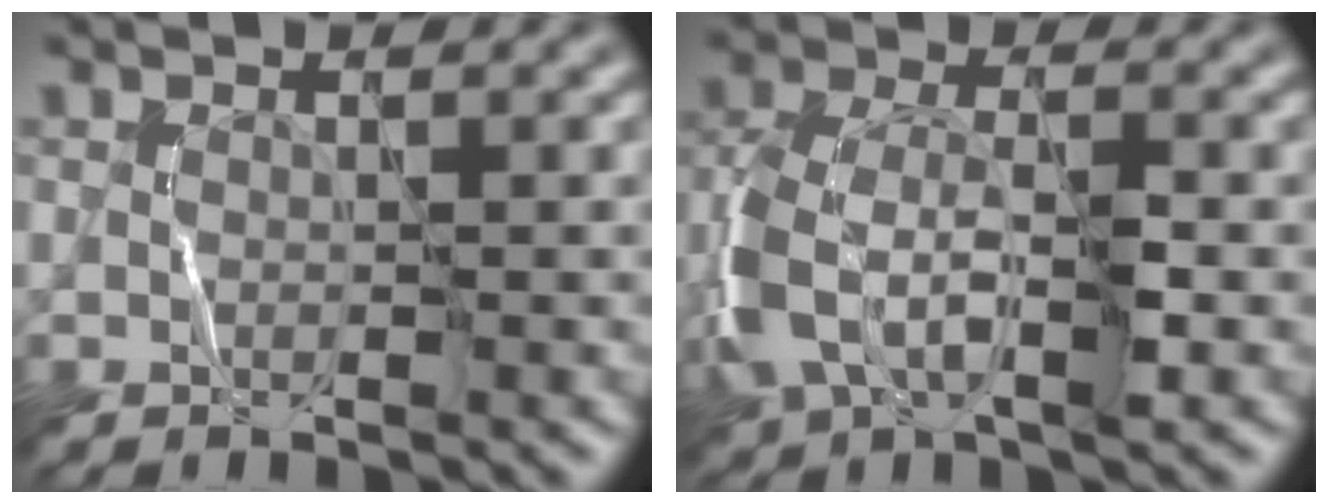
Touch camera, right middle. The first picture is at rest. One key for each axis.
{"total": 6.3, "fx": -2.3, "fy": 3.5, "fz": 4.7, "tx": -0.110, "ty": 0.000, "tz": -0.049}